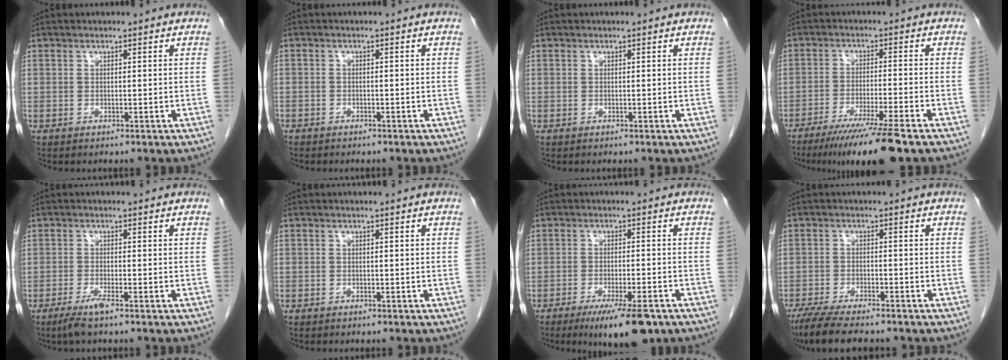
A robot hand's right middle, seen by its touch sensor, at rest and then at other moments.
{"total": 1.5, "force": [-1.2, 0.8, 0.3], "torque": [-0.010, 0.002, -0.019]}
{"total": 0.0}
{"total": 11.3, "force": [-8.4, -1.2, 7.5], "torque": [-0.112, -0.035, -0.134]}
{"total": 2.7, "force": [-1.9, -0.2, 1.9], "torque": [-0.044, -0.007, -0.040]}
{"total": 0.6, "force": [-0.4, 0.4, 0.1], "torque": [-0.007, 0.003, -0.010]}
{"total": 9.6, "force": [-6.4, 1.5, 6.9], "torque": [-0.102, -0.018, -0.096]}
{"total": 10.1, "force": [-8.5, 1.7, 5.1], "torque": [-0.081, -0.022, -0.138]}